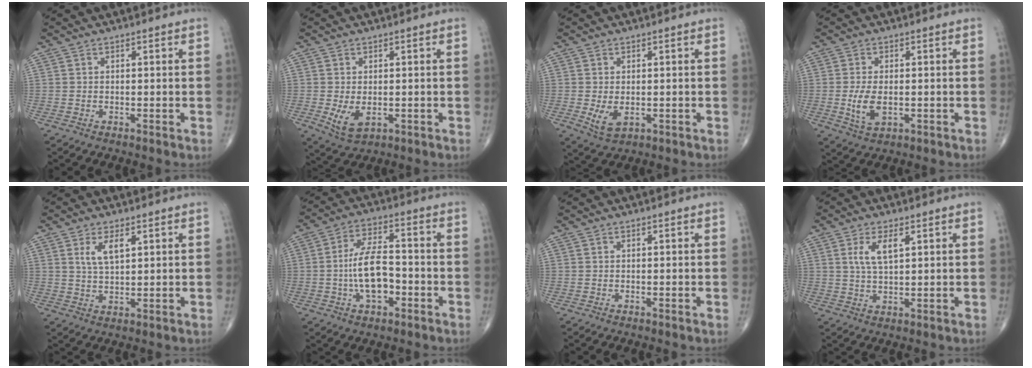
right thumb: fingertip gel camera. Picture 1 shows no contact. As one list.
[{"total": 4.9, "force": [-0.8, 2.8, 3.9], "torque": [-0.070, -0.012, -0.004]}, {"total": 4.1, "force": [-0.6, 2.4, 3.3], "torque": [-0.059, -0.011, -0.003]}, {"total": 5.5, "force": [-0.8, 2.8, 4.7], "torque": [-0.093, -0.010, -0.010]}, {"total": 4.7, "force": [2.0, 1.9, 3.8], "torque": [-0.067, -0.010, 0.041]}, {"total": 10.2, "force": [-2.3, 4.9, 8.6], "torque": [-0.153, 0.027, -0.046]}, {"total": 0.0}, {"total": 5.1, "force": [1.9, 1.9, 4.3], "torque": [-0.083, -0.005, 0.039]}]